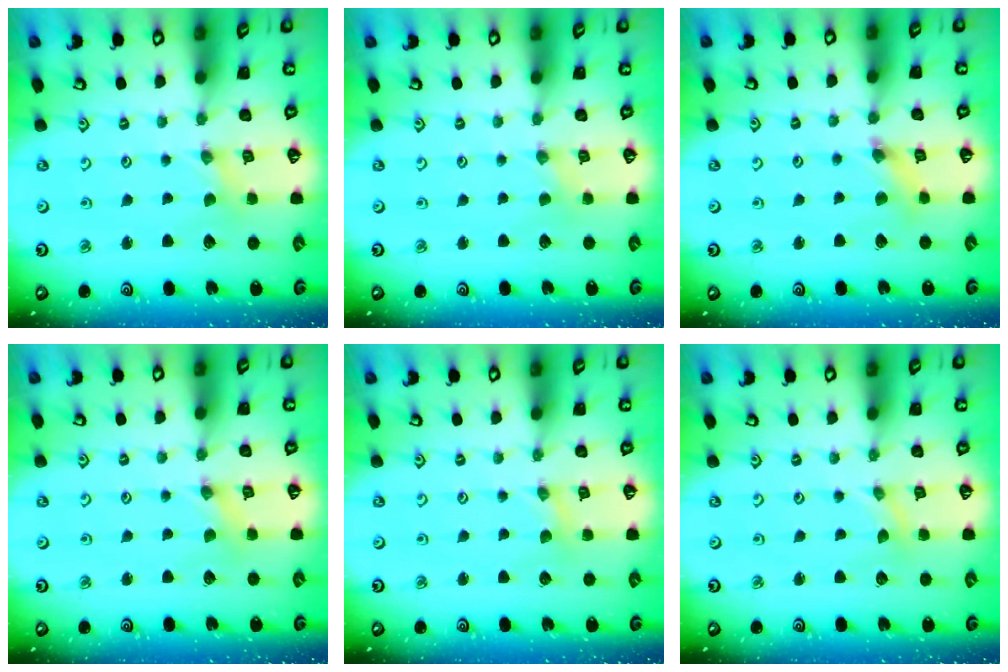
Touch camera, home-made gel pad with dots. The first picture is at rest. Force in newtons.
{"total": 0.0}
{"total": 4.0, "press": 3.9, "slide": 0.4}
{"total": 0.0}
{"total": 0.8, "press": 0.8, "slide": 0.2}
{"total": 0.0}